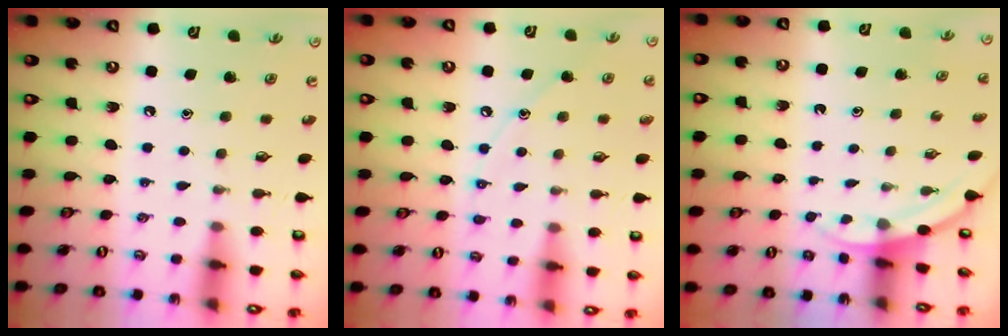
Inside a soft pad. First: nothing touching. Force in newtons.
{"total": 6.6, "press": 6.6, "slide": 0.4}
{"total": 2.6, "press": 2.6, "slide": 0.1}